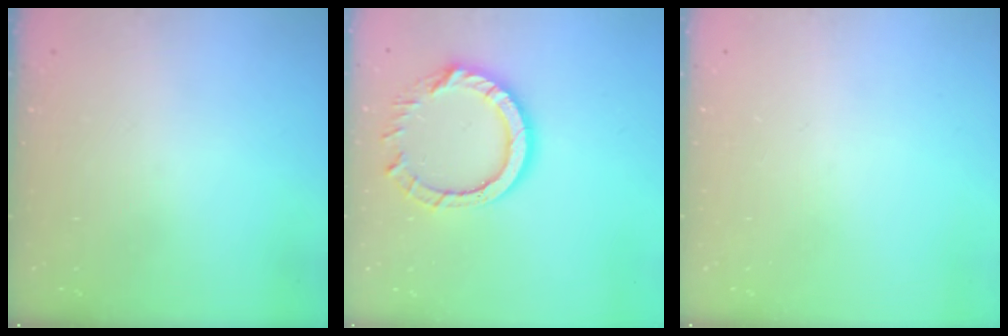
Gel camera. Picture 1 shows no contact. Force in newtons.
{"total": 12.6, "press": 12.6, "slide": 1.2}
{"total": 0.0}